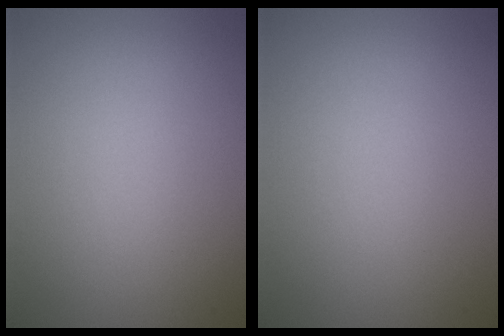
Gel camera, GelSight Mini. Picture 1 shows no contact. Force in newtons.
{"total": 0.0}